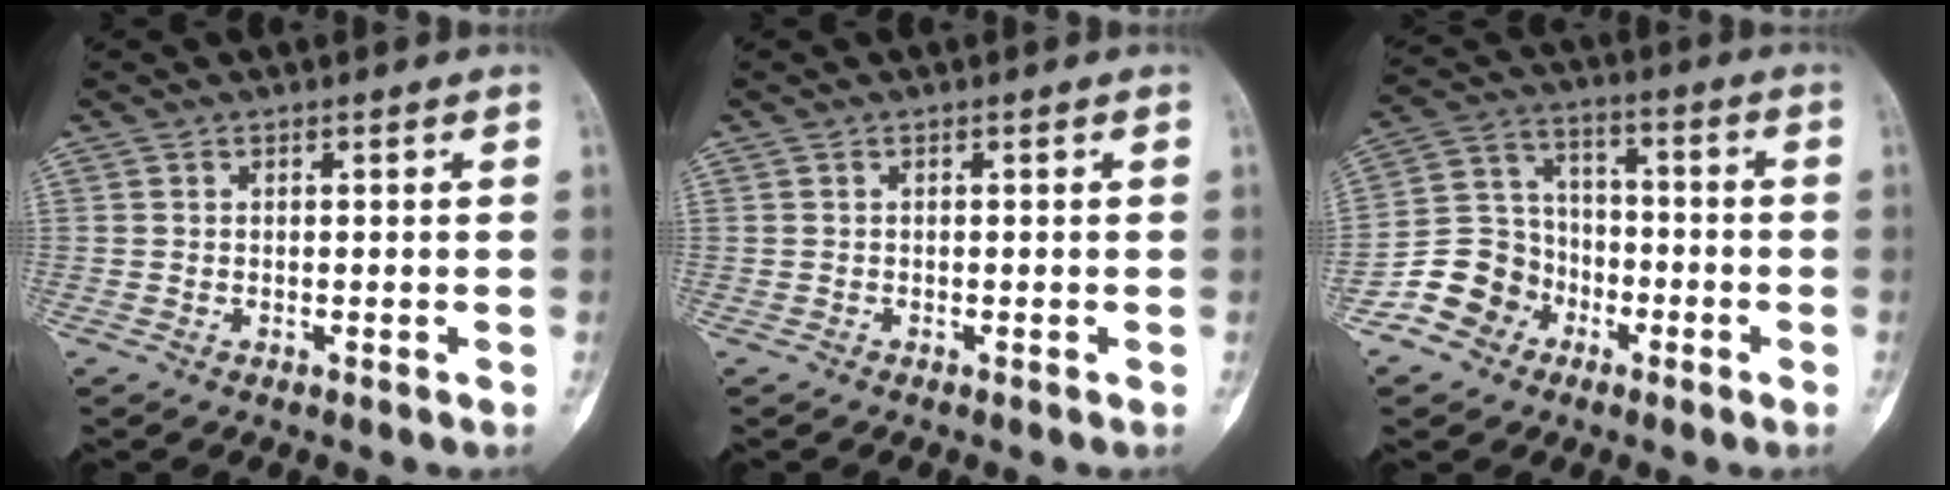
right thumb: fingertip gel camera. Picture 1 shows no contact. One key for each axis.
{"total": 0.0}
{"total": 10.9, "fx": -5.5, "fy": 9.1, "fz": 2.6, "tx": -0.009, "ty": 0.067, "tz": -0.101}